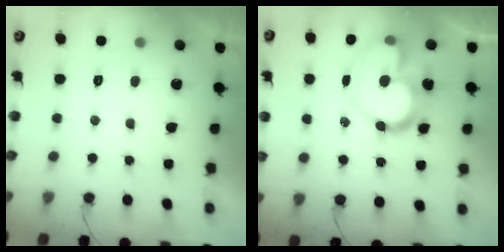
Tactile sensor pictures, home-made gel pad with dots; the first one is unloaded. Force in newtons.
{"total": 17.7, "press": 17.6, "slide": 1.4}